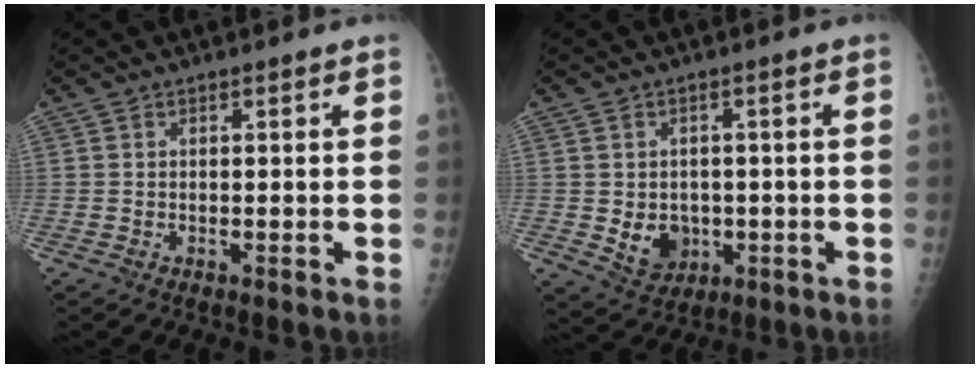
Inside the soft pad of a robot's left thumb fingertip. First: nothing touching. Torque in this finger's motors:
{"motor_torque": [-0.58, 0.59, 0.30, -0.22, 0.00]}